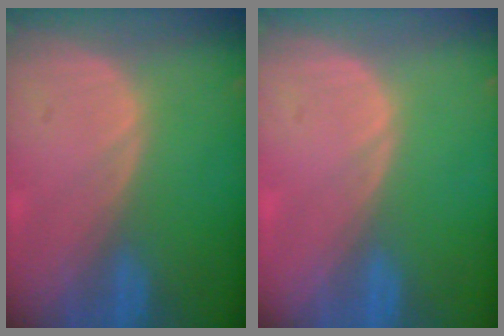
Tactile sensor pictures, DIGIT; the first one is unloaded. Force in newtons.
{"total": 0.0}